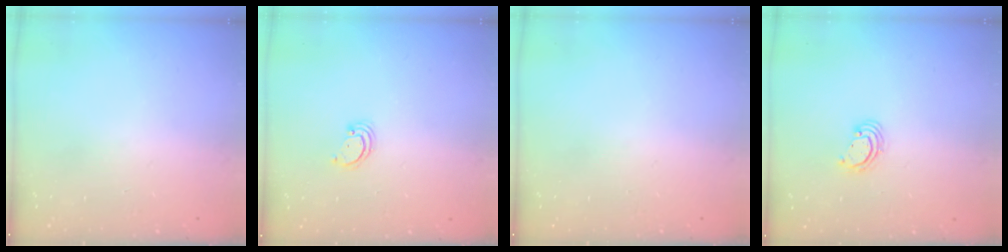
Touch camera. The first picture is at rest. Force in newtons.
{"total": 1.7, "press": 1.7, "slide": 0.1}
{"total": 0.0}
{"total": 2.8, "press": 2.8, "slide": 0.2}